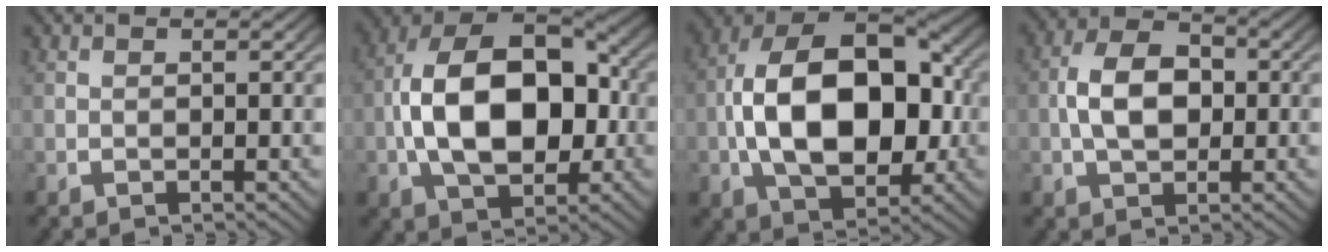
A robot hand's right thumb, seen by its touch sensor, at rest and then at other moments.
{"total": 15.6, "force": [-0.8, 10.1, 11.9], "torque": [-0.243, -0.044, 0.012]}
{"total": 17.3, "force": [-0.9, 11.1, 13.2], "torque": [-0.268, -0.049, 0.012]}
{"total": 6.6, "force": [-0.1, 4.4, 4.9], "torque": [-0.093, -0.012, 0.004]}